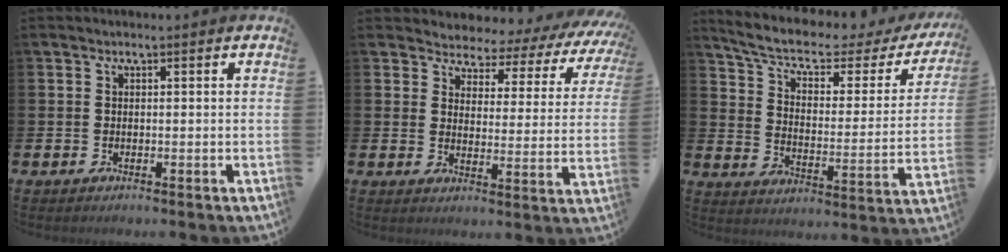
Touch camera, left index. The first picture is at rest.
{"total": 3.1, "force": [2.7, 1.5, 0.0], "torque": [-0.017, -0.036, 0.036]}
{"total": 6.7, "force": [5.3, 2.2, 3.5], "torque": [-0.100, -0.033, 0.086]}